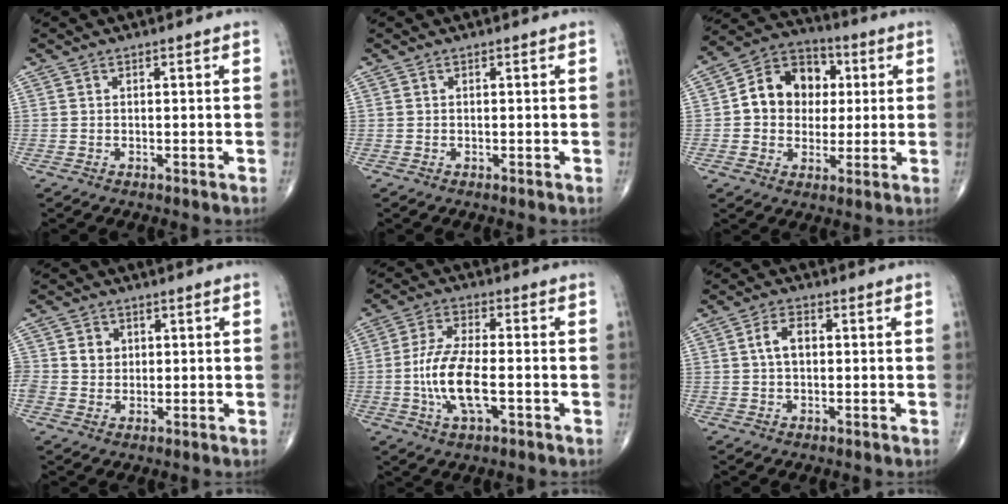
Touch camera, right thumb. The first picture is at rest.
{"total": 0.0}
{"total": 13.1, "force": [1.7, 10.7, 7.3], "torque": [-0.070, 0.016, 0.020]}
{"total": 4.7, "force": [0.9, 4.2, 1.9], "torque": [-0.014, -0.001, 0.015]}
{"total": 10.9, "force": [-2.3, 4.4, 9.7], "torque": [-0.201, 0.012, -0.044]}
{"total": 4.2, "force": [0.5, 2.5, 3.3], "torque": [-0.064, 0.011, 0.005]}